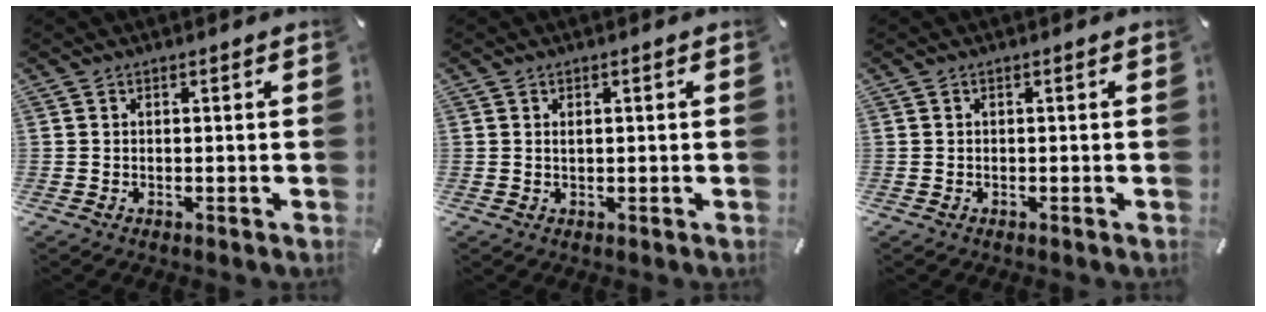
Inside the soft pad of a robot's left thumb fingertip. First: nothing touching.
{"total": 1.2, "force": [0.3, 0.5, 1.0], "torque": [-0.021, 0.003, 0.004]}
{"total": 0.0}